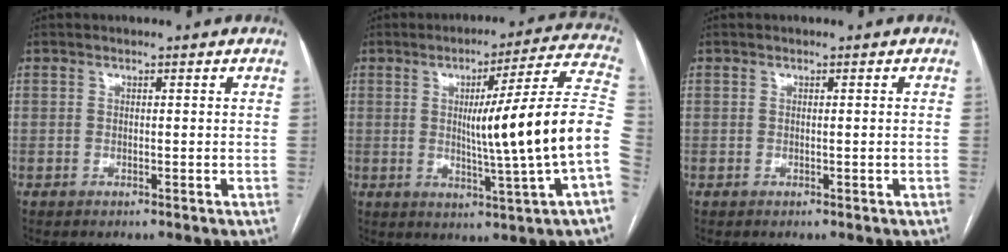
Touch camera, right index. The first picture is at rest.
{"total": 17.4, "force": [-1.3, -1.9, 17.3], "torque": [-0.231, 0.005, -0.026]}
{"total": 0.0}